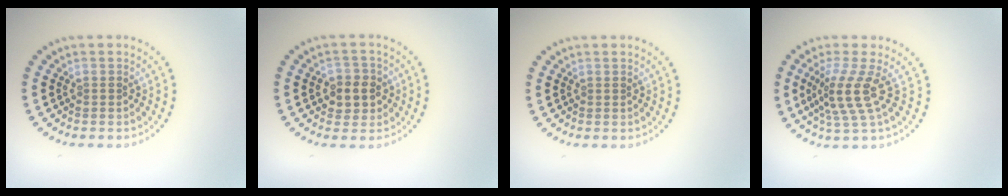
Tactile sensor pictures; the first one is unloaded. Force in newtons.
{"total": 2.8, "press": 2.7, "slide": 0.7}
{"total": 0.0}
{"total": 3.7, "press": 2.7, "slide": 2.5}